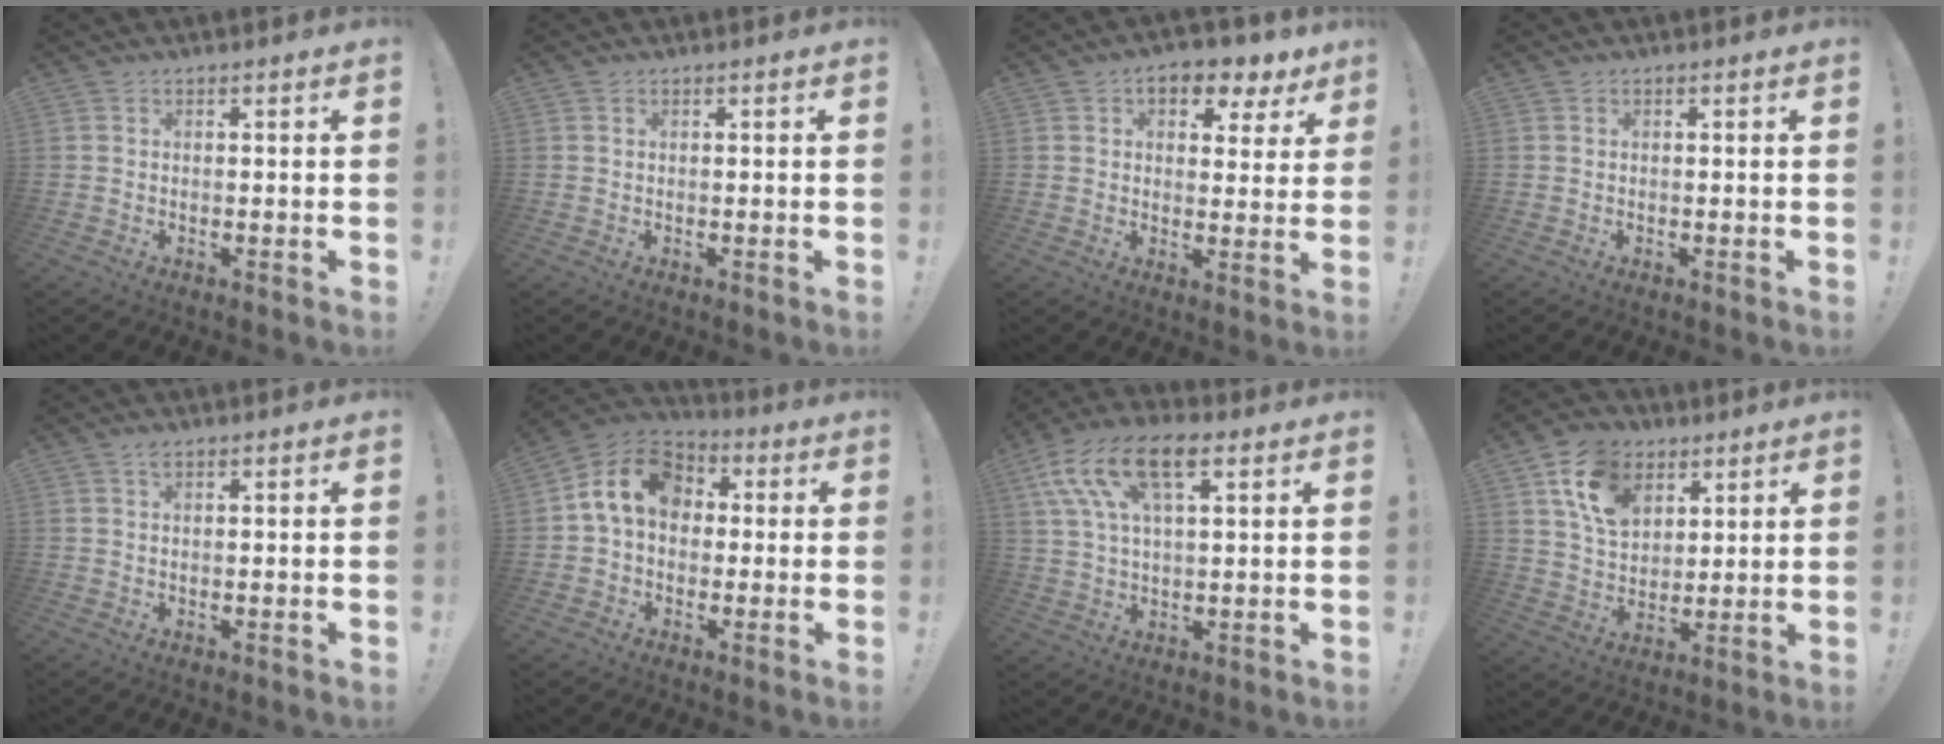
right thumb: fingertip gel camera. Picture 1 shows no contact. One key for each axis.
{"total": 0.0}
{"total": 8.3, "fx": 4.8, "fy": 4.6, "fz": 4.9, "tx": -0.062, "ty": -0.029, "tz": 0.085}
{"total": 0.0}
{"total": 1.3, "fx": 0.9, "fy": 0.4, "fz": 0.7, "tx": 0.001, "ty": -0.006, "tz": 0.014}
{"total": 13.8, "fx": 3.0, "fy": 10.2, "fz": 8.8, "tx": -0.147, "ty": 0.015, "tz": 0.060}
{"total": 15.8, "fx": 7.2, "fy": 7.7, "fz": 11.7, "tx": -0.221, "ty": -0.016, "tz": 0.127}
{"total": 14.2, "fx": 7.1, "fy": 10.2, "fz": 6.8, "tx": -0.118, "ty": -0.021, "tz": 0.141}